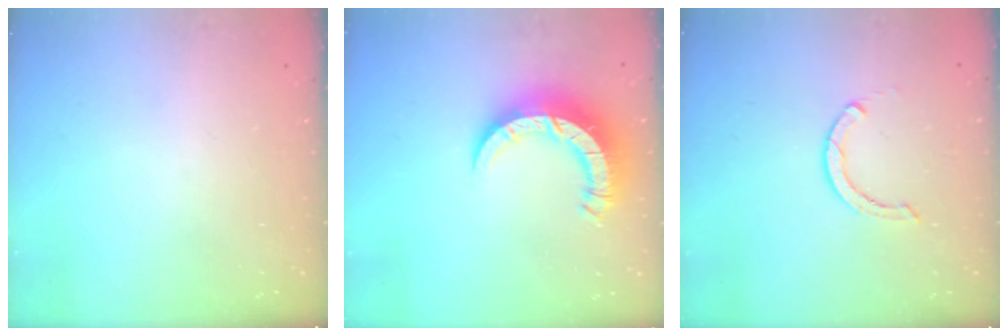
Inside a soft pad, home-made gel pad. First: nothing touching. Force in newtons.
{"total": 10.0, "press": 9.9, "slide": 1.2}
{"total": 2.6, "press": 2.6, "slide": 0.1}